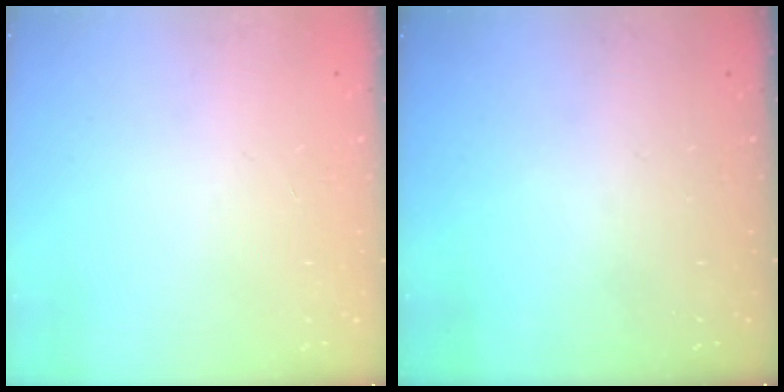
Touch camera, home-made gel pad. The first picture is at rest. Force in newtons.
{"total": 0.0}